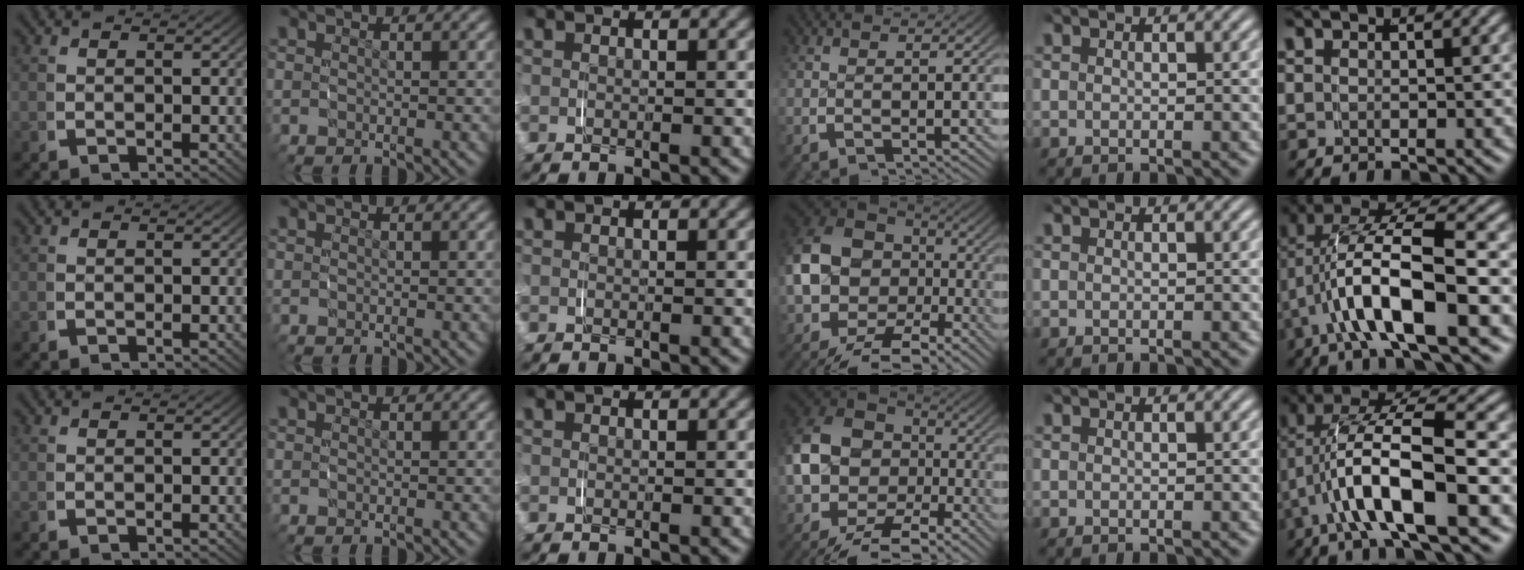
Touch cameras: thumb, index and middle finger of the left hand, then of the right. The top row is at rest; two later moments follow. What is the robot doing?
{"motion": "grasp_and_lifting", "object": "shorts"}